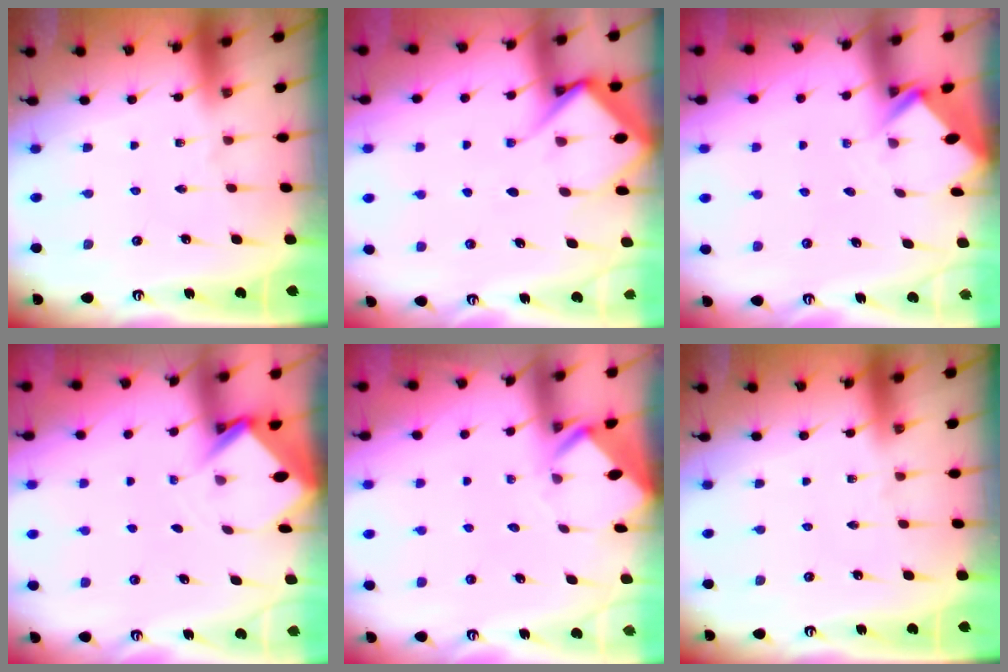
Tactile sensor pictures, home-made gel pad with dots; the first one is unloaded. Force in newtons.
{"total": 9.2, "press": 9.2, "slide": 0.9}
{"total": 2.8, "press": 2.8, "slide": 0.2}
{"total": 2.9, "press": 2.9, "slide": 0.2}
{"total": 3.5, "press": 3.5, "slide": 0.2}
{"total": 0.0}